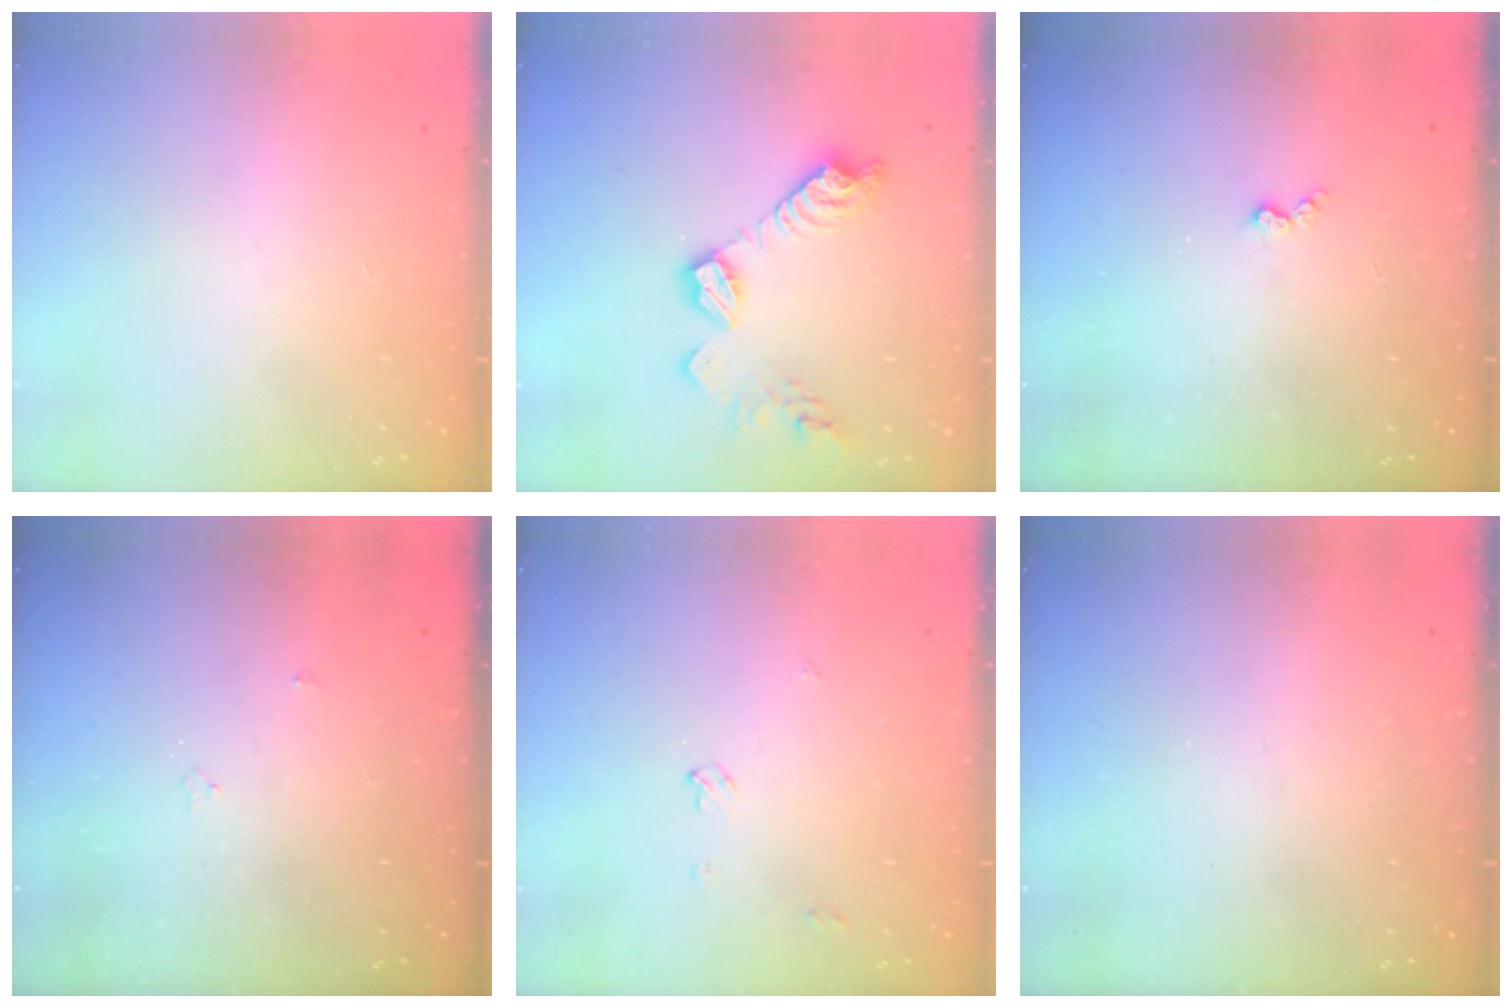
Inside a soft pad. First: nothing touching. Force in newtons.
{"total": 12.4, "press": 12.4, "slide": 0.8}
{"total": 2.9, "press": 2.9, "slide": 0.5}
{"total": 3.0, "press": 3.0, "slide": 0.5}
{"total": 3.5, "press": 3.4, "slide": 0.6}
{"total": 0.0}